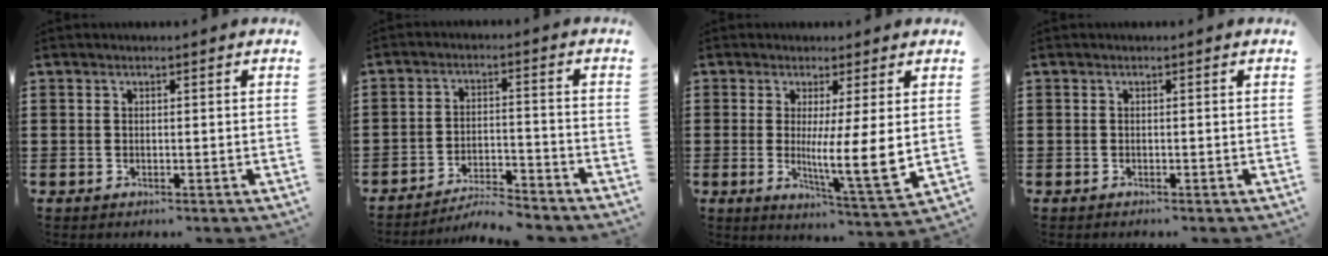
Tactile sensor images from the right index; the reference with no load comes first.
{"total": 4.9, "force": [-4.8, 0.0, 1.0], "torque": [-0.022, 0.001, -0.098]}
{"total": 8.1, "force": [0.8, 0.4, 8.0], "torque": [-0.131, -0.023, 0.015]}
{"total": 0.0}